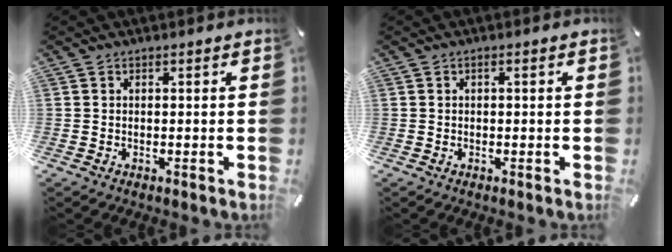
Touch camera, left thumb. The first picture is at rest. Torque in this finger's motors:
{"motor_torque": [0.46, -0.39, 0.19, 0.30, 0.02]}